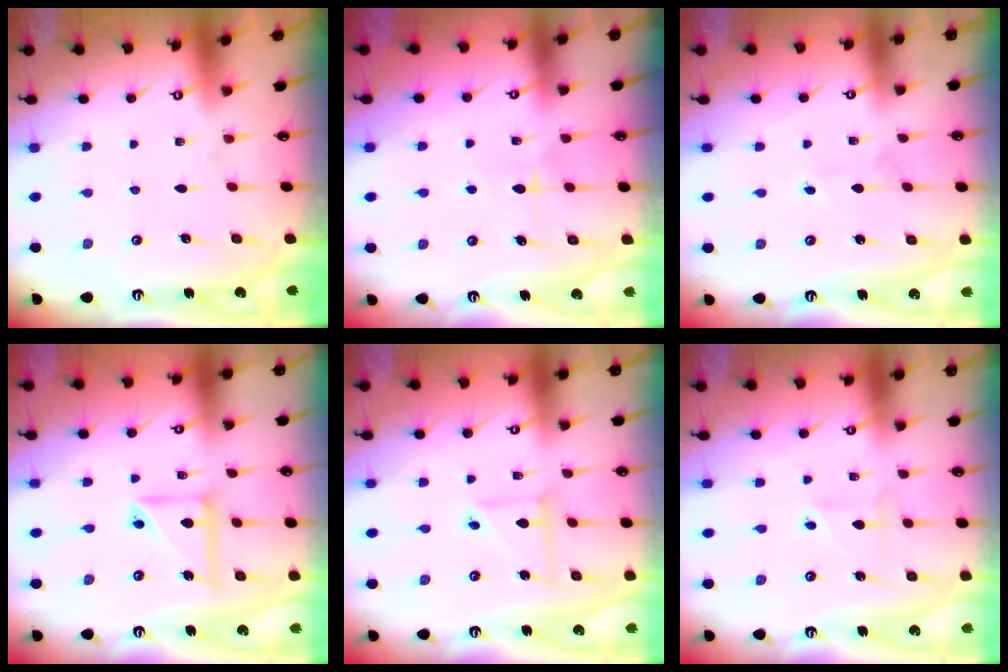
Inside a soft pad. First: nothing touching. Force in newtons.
{"total": 6.0, "press": 6.0, "slide": 0.3}
{"total": 1.5, "press": 1.4, "slide": 0.1}
{"total": 9.8, "press": 9.7, "slide": 1.5}
{"total": 5.7, "press": 5.7, "slide": 0.3}
{"total": 2.0, "press": 2.0, "slide": 0.5}